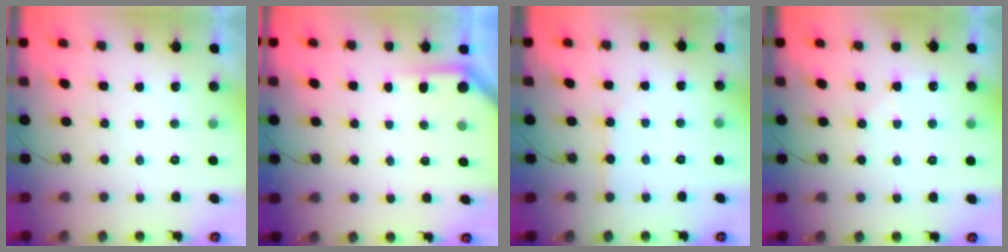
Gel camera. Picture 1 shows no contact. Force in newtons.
{"total": 1.9, "press": 1.9, "slide": 0.2}
{"total": 2.7, "press": 2.7, "slide": 0.5}
{"total": 4.8, "press": 4.7, "slide": 0.7}